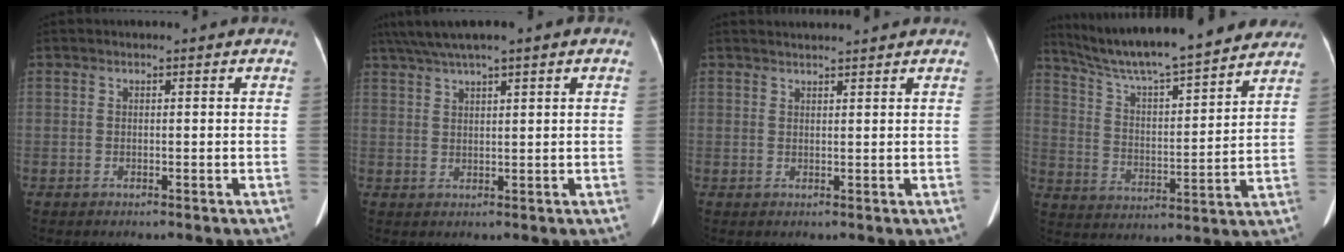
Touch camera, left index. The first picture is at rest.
{"total": 7.9, "force": [5.6, 0.5, 5.6], "torque": [-0.102, 0.040, 0.095]}
{"total": 4.1, "force": [4.0, -0.3, 1.0], "torque": [-0.017, 0.020, 0.056]}
{"total": 20.5, "force": [18.2, 1.8, 9.3], "torque": [-0.161, 0.014, 0.279]}